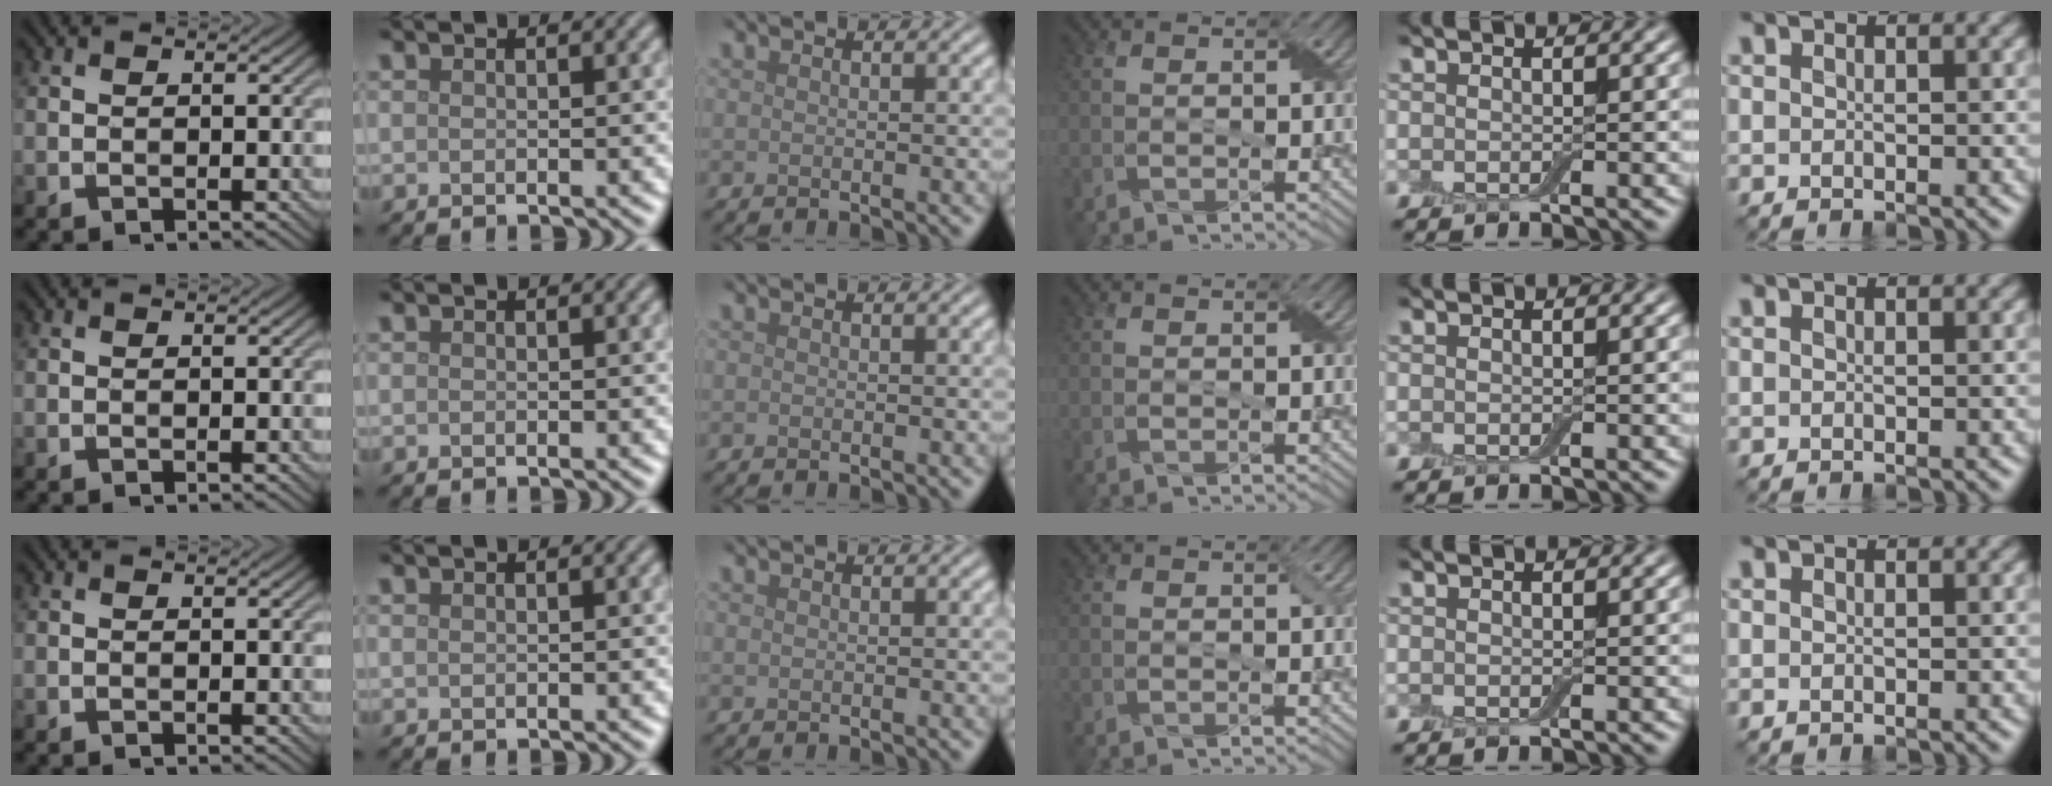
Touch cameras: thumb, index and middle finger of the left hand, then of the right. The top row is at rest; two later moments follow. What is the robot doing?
{"motion": "fold", "object": "cloth"}